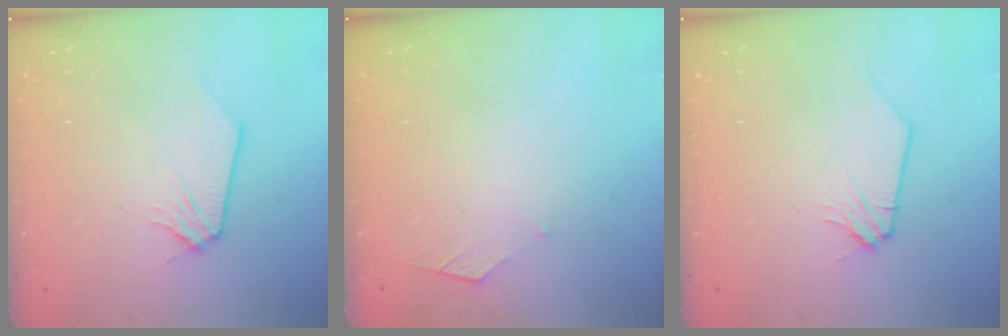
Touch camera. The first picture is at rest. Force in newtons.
{"total": 4.4, "press": 4.4, "slide": 0.5}
{"total": 0.0}